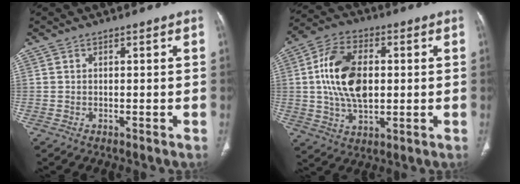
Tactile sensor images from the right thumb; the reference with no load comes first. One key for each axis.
{"total": 14.6, "fx": 1.2, "fy": 8.7, "fz": 11.6, "tx": -0.208, "ty": 0.011, "tz": 0.022}